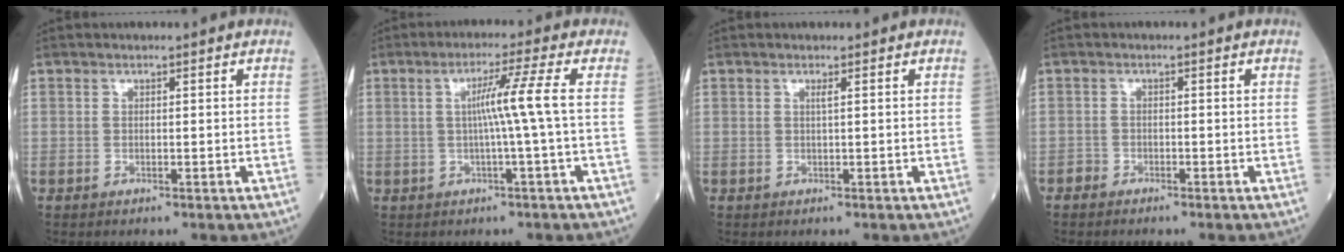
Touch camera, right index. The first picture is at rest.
{"total": 5.8, "force": [0.2, -1.8, 5.5], "torque": [-0.098, 0.008, 0.006]}
{"total": 0.6, "force": [0.2, -0.1, 0.5], "torque": [-0.015, -0.001, 0.006]}
{"total": 0.9, "force": [-0.7, 0.5, 0.0], "torque": [-0.002, 0.003, -0.017]}